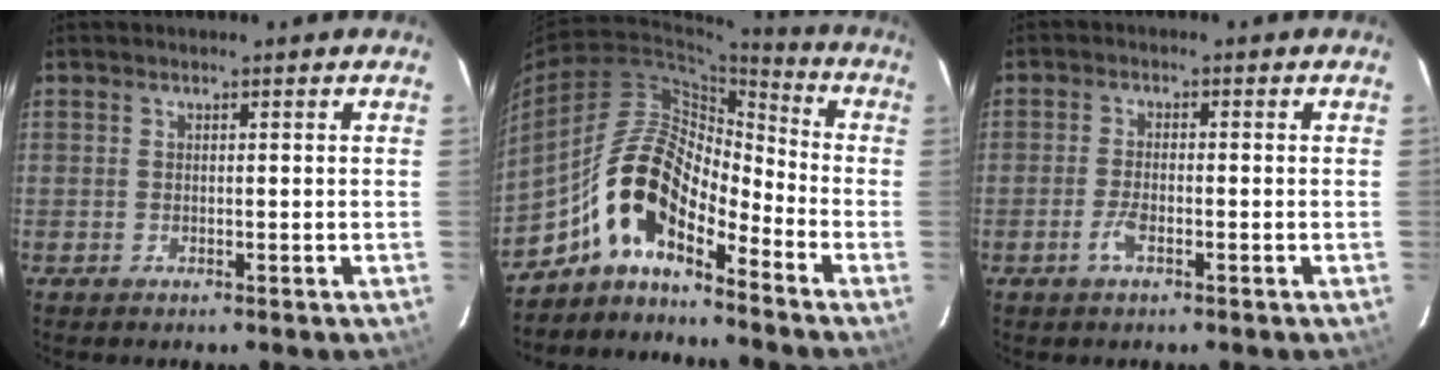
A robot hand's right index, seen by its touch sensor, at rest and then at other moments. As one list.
[{"total": 12.4, "force": [-8.5, 4.4, 7.9], "torque": [-0.147, 0.024, -0.173]}, {"total": 3.0, "force": [-1.6, 0.9, 2.4], "torque": [-0.057, 0.000, -0.032]}]